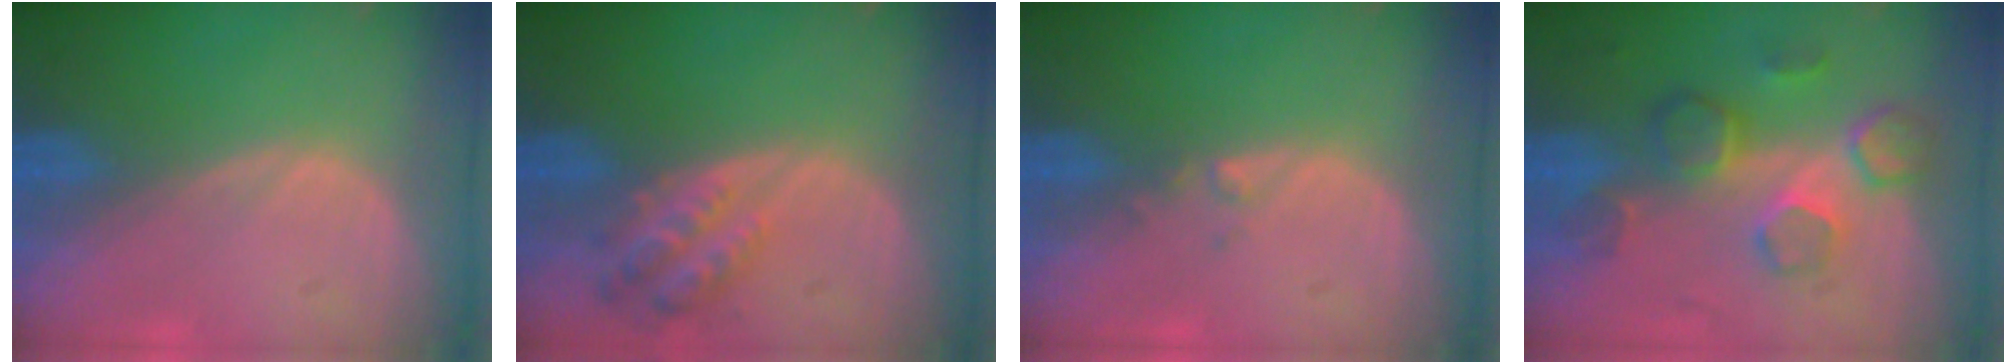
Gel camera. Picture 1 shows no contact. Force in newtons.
{"total": 5.6, "press": 5.1, "slide": 2.2}
{"total": 1.0, "press": 0.9, "slide": 0.5}
{"total": 8.6, "press": 7.6, "slide": 4.0}